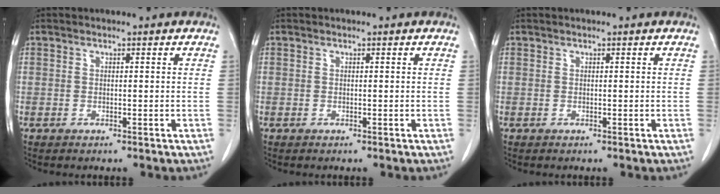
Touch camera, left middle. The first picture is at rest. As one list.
[{"total": 0.0}, {"total": 0.0}]